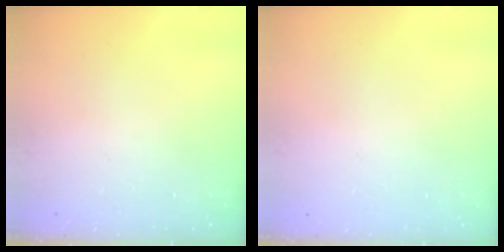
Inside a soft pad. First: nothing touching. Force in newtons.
{"total": 0.0}